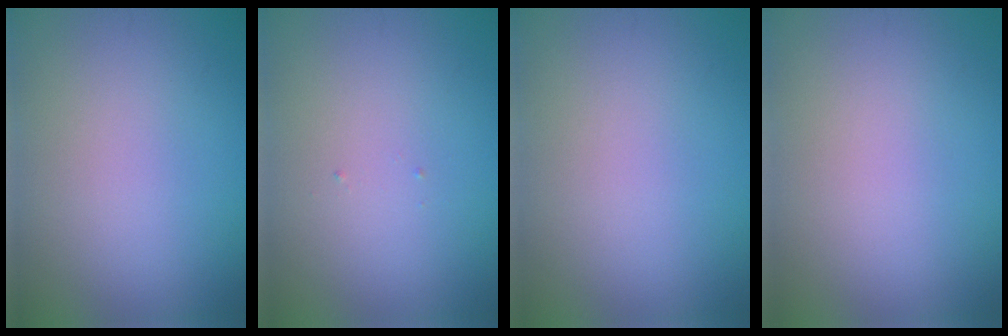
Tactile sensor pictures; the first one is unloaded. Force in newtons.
{"total": 0.0}
{"total": 0.0}
{"total": 0.0}